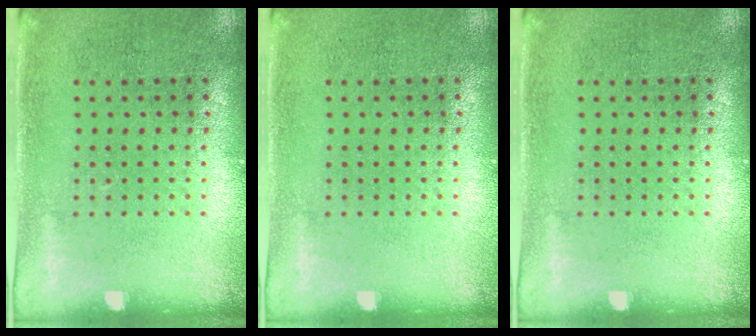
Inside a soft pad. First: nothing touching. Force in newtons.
{"total": 0.0}
{"total": 0.0}